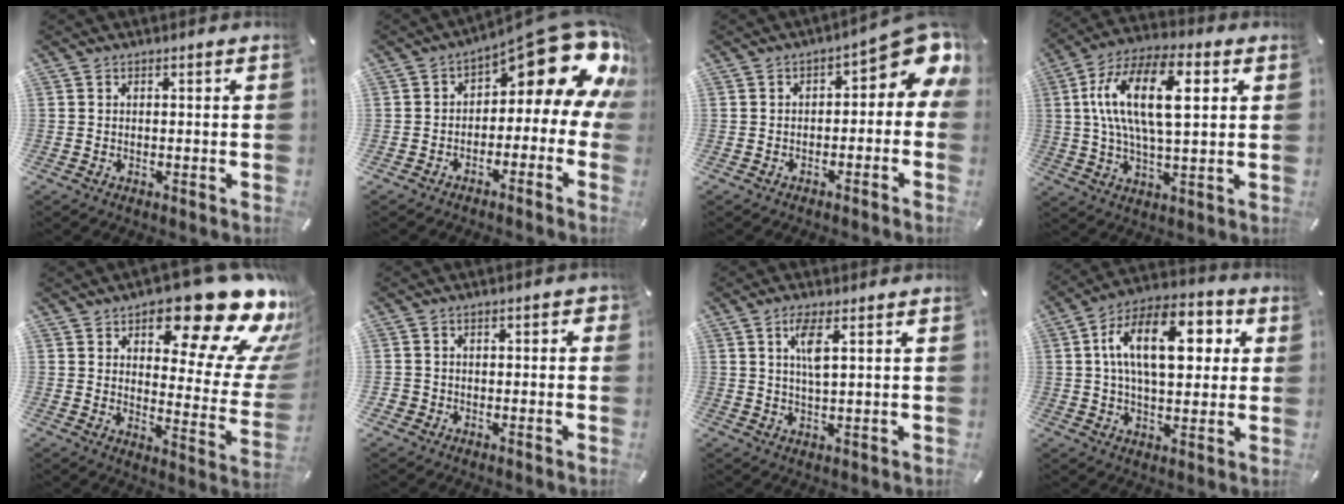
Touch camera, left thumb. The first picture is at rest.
{"total": 16.2, "force": [8.8, 6.3, 12.1], "torque": [-0.148, -0.069, 0.138]}
{"total": 9.4, "force": [3.4, 4.2, 7.8], "torque": [-0.100, -0.036, 0.057]}
{"total": 17.9, "force": [4.5, 8.1, 15.2], "torque": [-0.302, 0.006, 0.071]}
{"total": 22.7, "force": [15.5, 8.7, 14.1], "torque": [-0.174, -0.118, 0.249]}
{"total": 3.3, "force": [-1.3, 2.8, 1.1], "torque": [-0.019, 0.011, -0.027]}
{"total": 5.4, "force": [2.1, 1.2, 4.9], "torque": [-0.110, 0.001, 0.031]}
{"total": 17.9, "force": [4.8, 9.8, 14.2], "torque": [-0.243, 0.006, 0.078]}